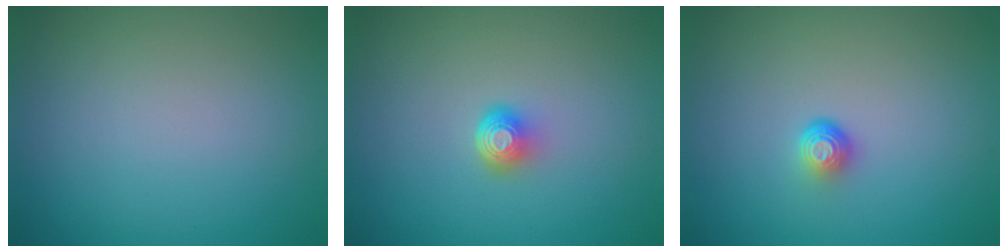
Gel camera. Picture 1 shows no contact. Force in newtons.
{"total": 2.1, "press": 1.4, "slide": 1.6}
{"total": 1.5, "press": 0.9, "slide": 1.2}